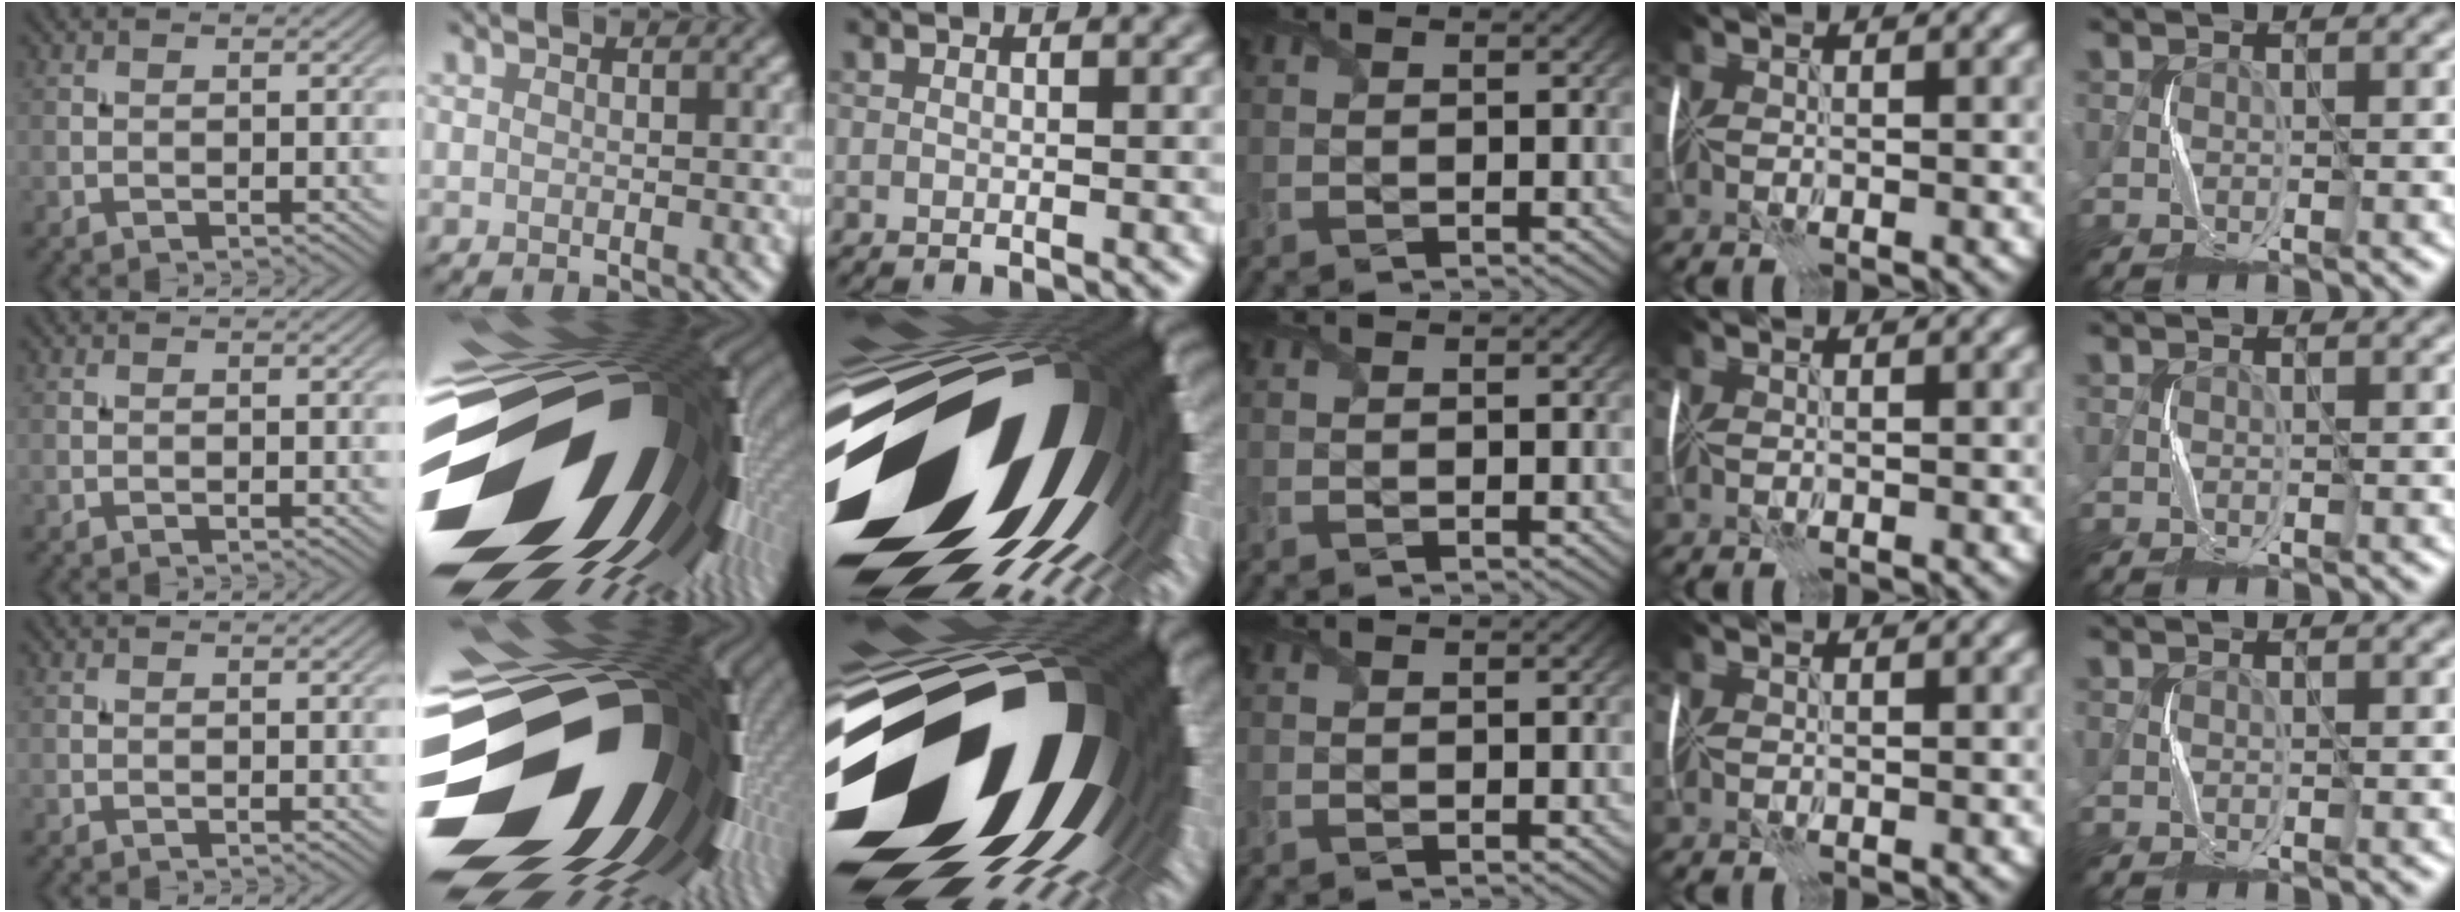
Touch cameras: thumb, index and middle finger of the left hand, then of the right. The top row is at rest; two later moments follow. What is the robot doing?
{"motion": "fold", "object": "shipping label"}